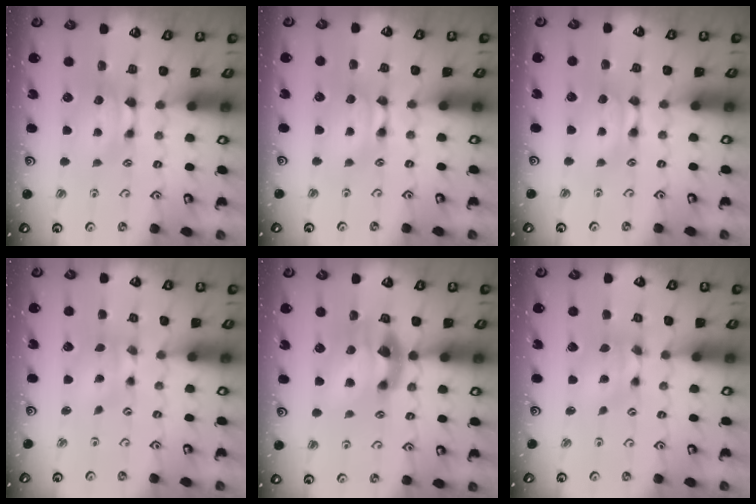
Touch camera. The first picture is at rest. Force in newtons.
{"total": 1.6, "press": 1.6, "slide": 0.2}
{"total": 1.7, "press": 1.7, "slide": 0.2}
{"total": 1.4, "press": 0.8, "slide": 1.2}
{"total": 7.7, "press": 7.3, "slide": 2.4}
{"total": 4.3, "press": 3.9, "slide": 1.8}